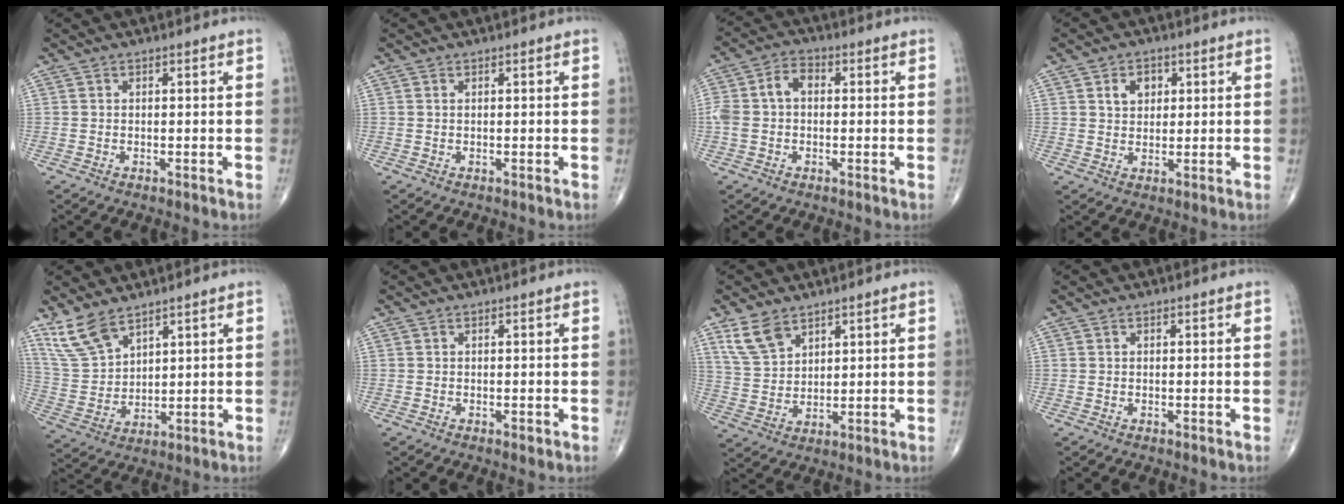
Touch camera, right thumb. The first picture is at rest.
{"total": 0.0}
{"total": 6.6, "force": [0.2, 4.6, 4.8], "torque": [-0.099, 0.029, -0.003]}
{"total": 4.5, "force": [1.7, 3.4, 2.5], "torque": [-0.021, -0.006, 0.027]}
{"total": 8.9, "force": [6.6, 4.0, 4.5], "torque": [-0.087, -0.025, 0.149]}
{"total": 0.6, "force": [-0.3, 0.3, 0.4], "torque": [-0.002, -0.001, -0.005]}
{"total": 7.2, "force": [4.7, 4.2, 3.6], "torque": [-0.059, -0.020, 0.103]}
{"total": 0.0}